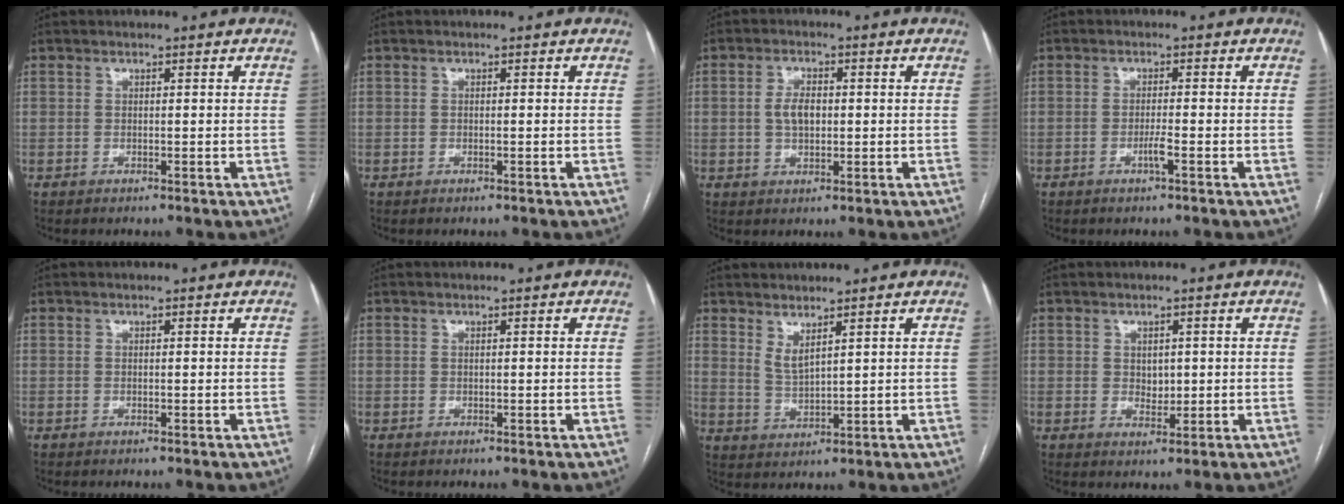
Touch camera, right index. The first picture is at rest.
{"total": 0.0}
{"total": 4.0, "force": [0.1, 2.2, 3.3], "torque": [-0.066, 0.007, 0.005]}
{"total": 2.0, "force": [-1.0, -0.2, 1.7], "torque": [-0.033, -0.002, -0.019]}
{"total": 0.0}
{"total": 0.0}
{"total": 2.8, "force": [2.1, 0.4, 1.9], "torque": [-0.042, -0.014, 0.049]}
{"total": 2.1, "force": [0.2, 1.6, 1.3], "torque": [-0.016, -0.003, 0.007]}